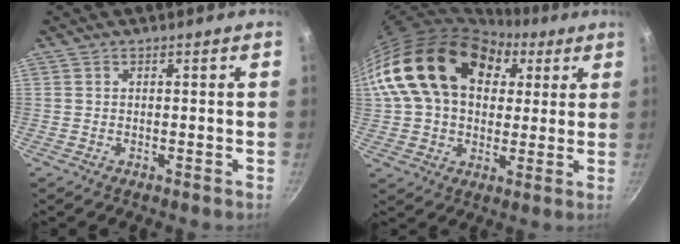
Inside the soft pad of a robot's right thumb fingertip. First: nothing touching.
{"total": 23.3, "force": [7.0, 16.4, 15.1], "torque": [-0.256, 0.023, 0.112]}